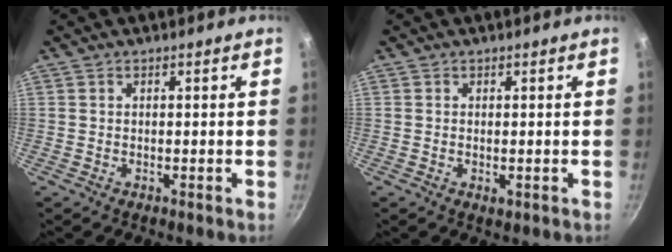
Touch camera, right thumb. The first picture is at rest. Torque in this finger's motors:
{"motor_torque": [-0.33, 0.08, -0.27, 0.04, -0.02]}